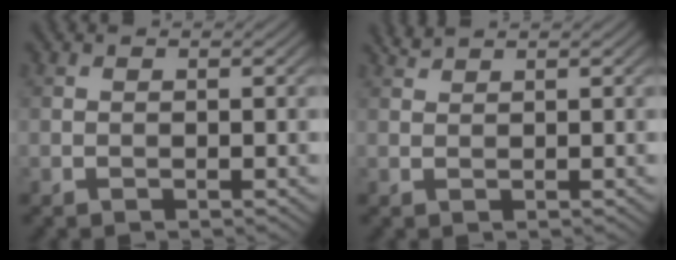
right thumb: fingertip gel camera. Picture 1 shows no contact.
{"total": 1.3, "force": [1.2, 0.0, 0.5], "torque": [-0.017, 0.007, 0.026]}